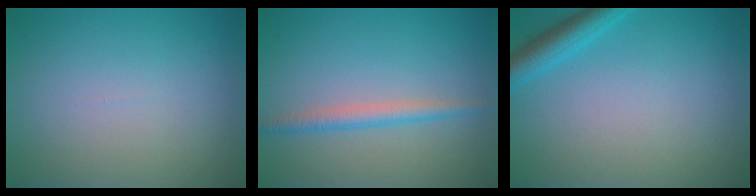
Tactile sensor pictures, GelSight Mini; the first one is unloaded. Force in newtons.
{"total": 2.1, "press": 2.1, "slide": 0.1}
{"total": 2.8, "press": 2.8, "slide": 0.2}